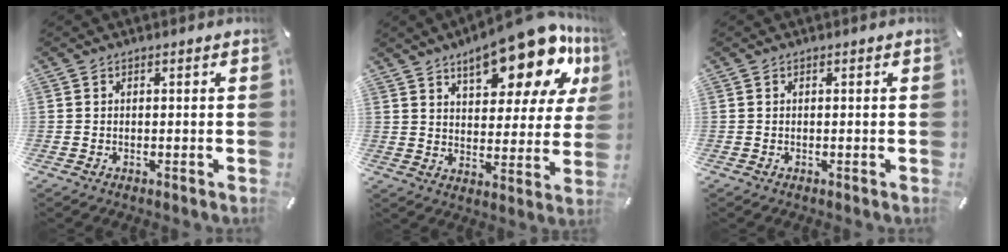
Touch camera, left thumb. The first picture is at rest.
{"total": 20.1, "force": [12.6, 8.1, 13.4], "torque": [-0.184, -0.078, 0.203]}
{"total": 0.0}